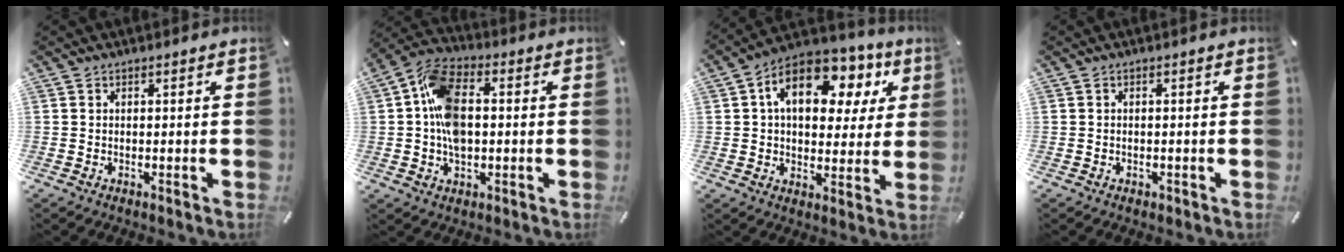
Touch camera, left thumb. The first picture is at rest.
{"total": 11.8, "force": [0.1, 7.6, 9.0], "torque": [-0.185, 0.012, 0.002]}
{"total": 16.9, "force": [7.2, 10.6, 11.0], "torque": [-0.173, -0.020, 0.121]}
{"total": 0.7, "force": [-0.3, 0.5, 0.3], "torque": [-0.005, 0.002, -0.007]}